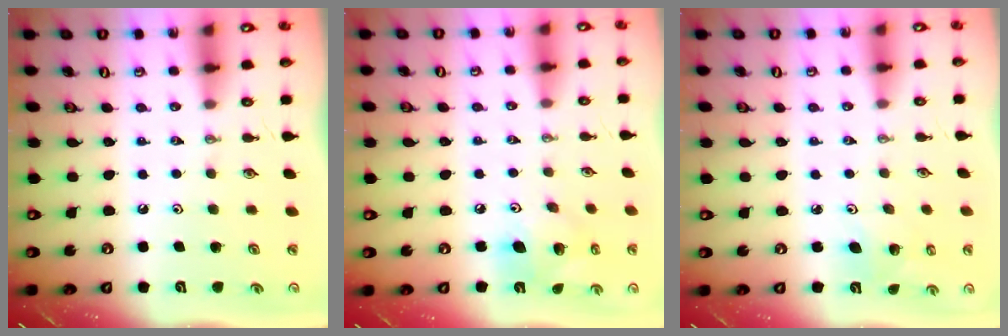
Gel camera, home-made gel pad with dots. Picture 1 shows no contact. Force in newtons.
{"total": 11.4, "press": 11.3, "slide": 1.9}
{"total": 3.6, "press": 3.2, "slide": 1.6}